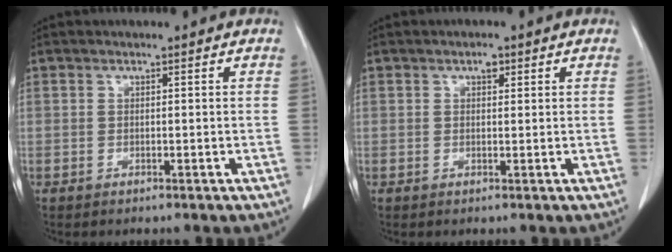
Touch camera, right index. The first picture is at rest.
{"total": 1.5, "force": [0.8, 0.8, 0.9], "torque": [-0.012, 0.002, 0.010]}